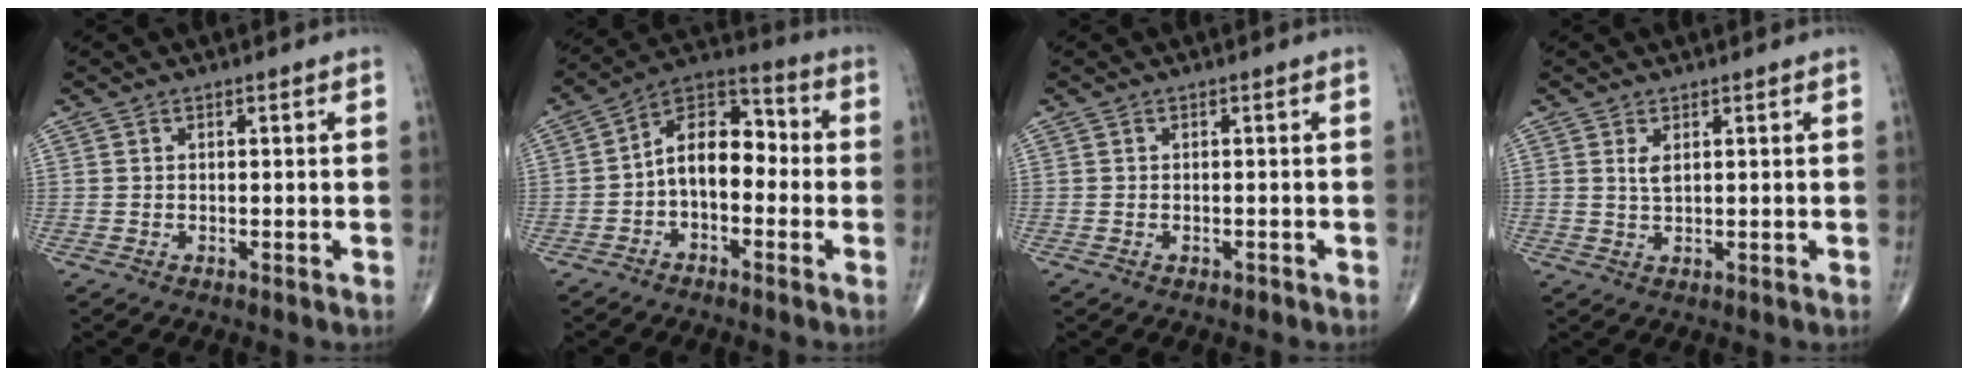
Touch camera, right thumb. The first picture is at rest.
{"total": 10.9, "force": [-1.6, 6.8, 8.4], "torque": [-0.105, 0.045, -0.045]}
{"total": 0.6, "force": [-0.4, 0.4, 0.2], "torque": [-0.002, 0.006, -0.005]}
{"total": 1.9, "force": [0.8, 0.7, 1.5], "torque": [-0.030, -0.005, 0.020]}